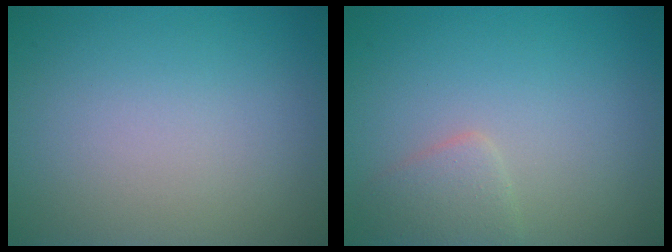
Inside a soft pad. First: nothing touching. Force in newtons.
{"total": 1.9, "press": 1.9, "slide": 0.0}